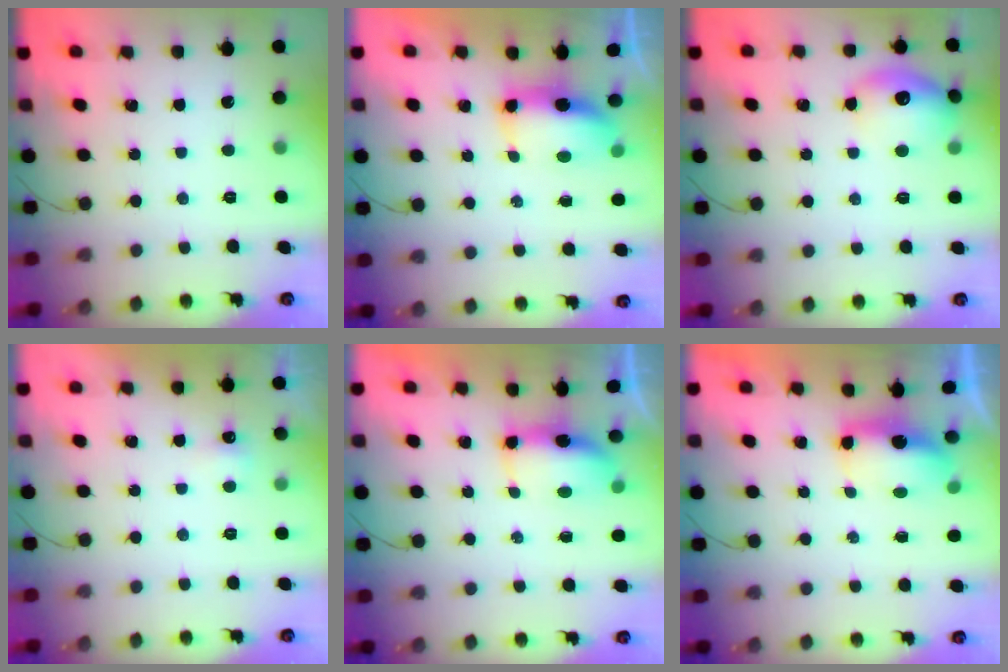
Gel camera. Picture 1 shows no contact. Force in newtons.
{"total": 7.2, "press": 7.2, "slide": 0.5}
{"total": 14.0, "press": 13.9, "slide": 1.3}
{"total": 3.3, "press": 3.1, "slide": 0.9}
{"total": 8.6, "press": 7.1, "slide": 4.9}
{"total": 5.8, "press": 5.8, "slide": 0.4}